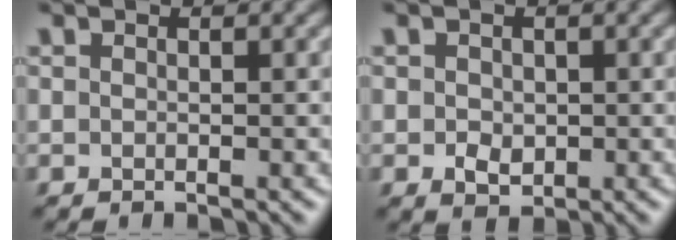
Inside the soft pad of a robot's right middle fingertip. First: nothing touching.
{"total": 1.7, "force": [-0.1, 1.4, 1.0], "torque": [-0.017, -0.005, -0.002]}